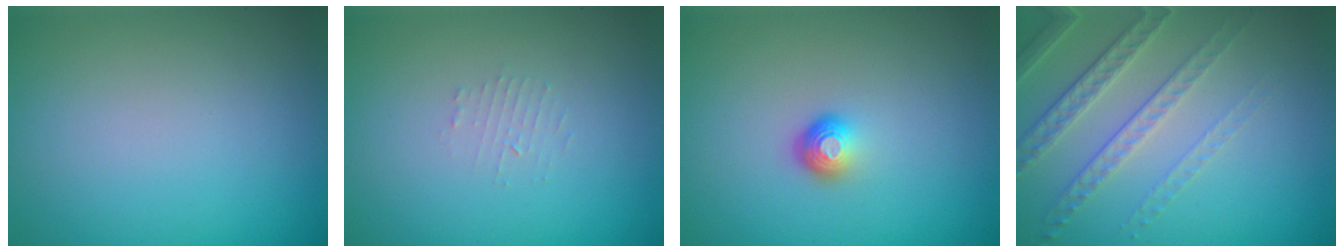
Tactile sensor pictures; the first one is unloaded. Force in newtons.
{"total": 0.9, "press": 0.9, "slide": 0.2}
{"total": 1.8, "press": 1.1, "slide": 1.5}
{"total": 4.7, "press": 3.2, "slide": 3.4}